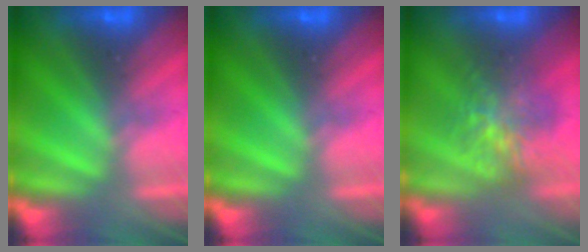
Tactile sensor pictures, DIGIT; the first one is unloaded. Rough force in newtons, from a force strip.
{"total": 0.0}
{"total": 7.1}